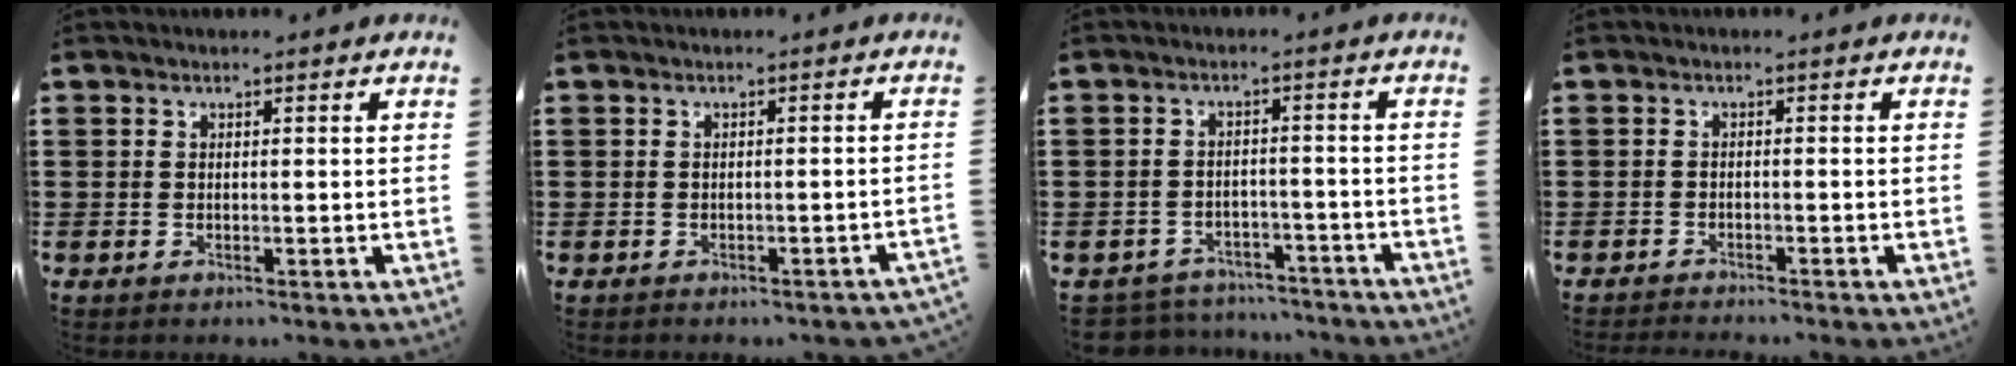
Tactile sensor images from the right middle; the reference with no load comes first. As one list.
[{"total": 0.9, "force": [-0.8, 0.2, 0.2], "torque": [-0.007, 0.000, -0.018]}, {"total": 3.8, "force": [-3.8, 0.6, -0.2], "torque": [-0.011, 0.001, -0.084]}, {"total": 1.1, "force": [-1.1, -0.1, 0.1], "torque": [-0.005, -0.001, -0.021]}]